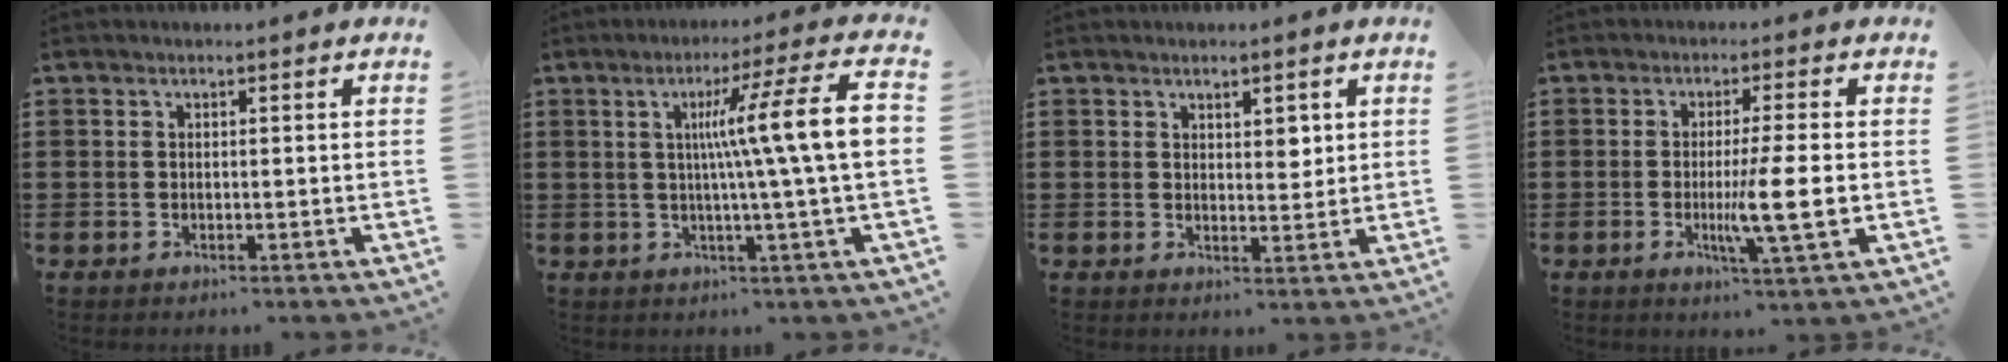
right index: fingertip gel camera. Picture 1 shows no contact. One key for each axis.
{"total": 12.7, "fx": 1.6, "fy": -0.4, "fz": 12.6, "tx": -0.215, "ty": -0.005, "tz": 0.014}
{"total": 2.7, "fx": 1.7, "fy": 1.4, "fz": 1.5, "tx": -0.016, "ty": 0.001, "tz": 0.028}
{"total": 7.9, "fx": -1.1, "fy": -0.1, "fz": 7.8, "tx": -0.139, "ty": -0.018, "tz": -0.022}